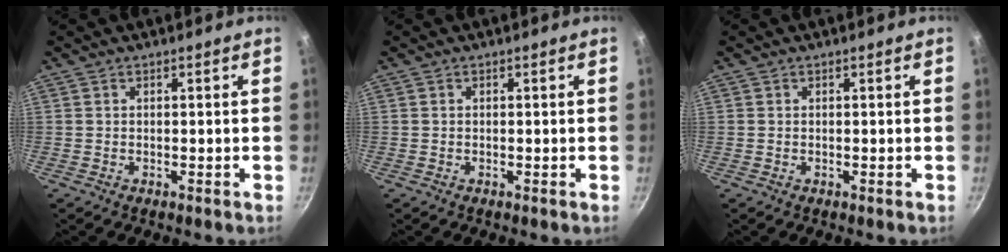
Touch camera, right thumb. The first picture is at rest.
{"total": 0.0}
{"total": 0.0}